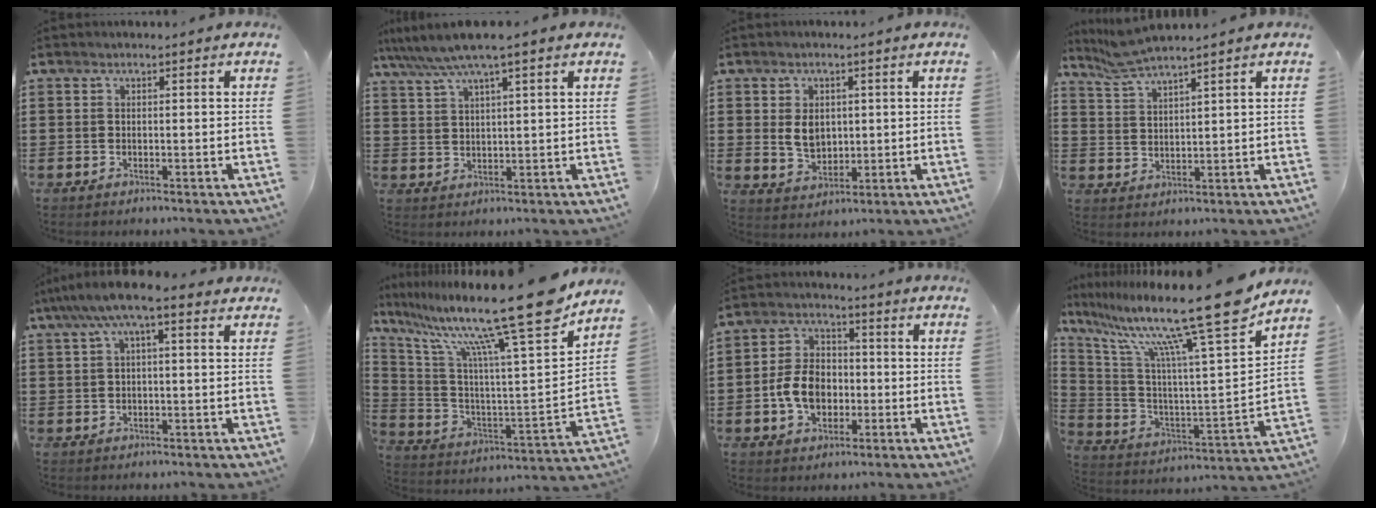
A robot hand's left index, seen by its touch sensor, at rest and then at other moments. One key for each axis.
{"total": 5.7, "fx": 4.1, "fy": 0.0, "fz": 3.9, "tx": -0.086, "ty": -0.011, "tz": 0.069}
{"total": 4.3, "fx": 0.7, "fy": 3.2, "fz": 2.9, "tx": -0.057, "ty": 0.006, "tz": 0.008}
{"total": 3.9, "fx": 3.6, "fy": 0.1, "fz": 1.5, "tx": -0.041, "ty": -0.010, "tz": 0.065}
{"total": 5.0, "fx": 1.9, "fy": 1.0, "fz": 4.5, "tx": -0.089, "ty": 0.003, "tz": 0.032}
{"total": 20.1, "fx": 14.9, "fy": 1.5, "fz": 13.5, "tx": -0.257, "ty": -0.088, "tz": 0.232}
{"total": 7.4, "fx": -1.8, "fy": 5.5, "fz": 4.7, "tx": -0.109, "ty": 0.004, "tz": -0.042}
{"total": 19.2, "fx": 14.4, "fy": 0.8, "fz": 12.6, "tx": -0.243, "ty": -0.088, "tz": 0.224}